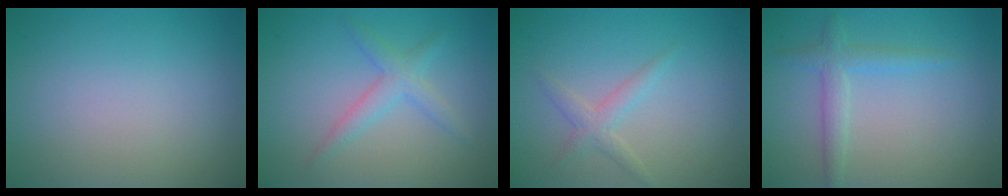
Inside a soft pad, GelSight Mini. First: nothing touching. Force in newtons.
{"total": 2.3, "press": 2.3, "slide": 0.2}
{"total": 1.7, "press": 1.7, "slide": 0.1}
{"total": 2.2, "press": 2.2, "slide": 0.1}